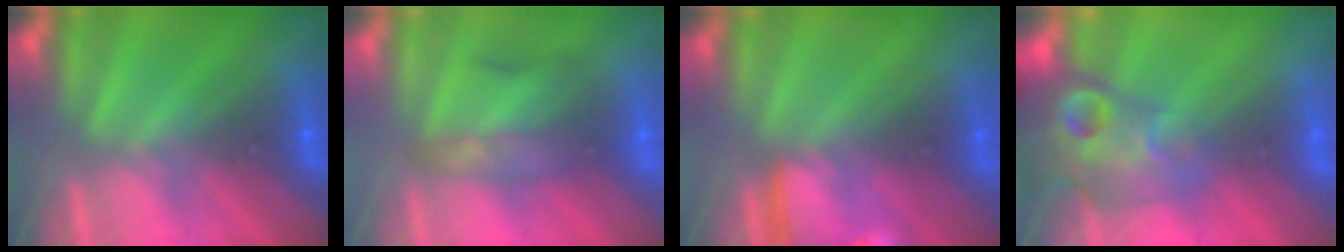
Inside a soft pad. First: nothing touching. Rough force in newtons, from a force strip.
{"total": 2.2}
{"total": 8.3}
{"total": 11.5}